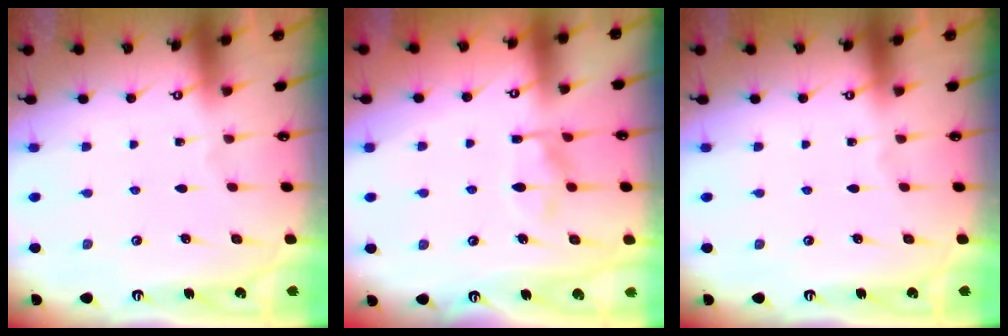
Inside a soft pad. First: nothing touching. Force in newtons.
{"total": 9.2, "press": 9.2, "slide": 0.8}
{"total": 0.0}